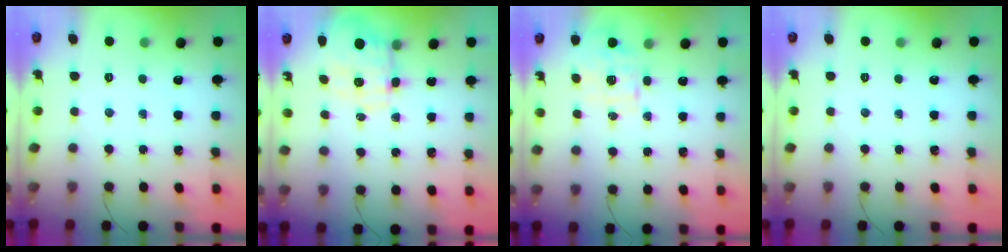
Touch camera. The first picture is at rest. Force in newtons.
{"total": 3.4, "press": 3.1, "slide": 1.4}
{"total": 1.9, "press": 1.9, "slide": 0.5}
{"total": 0.0}